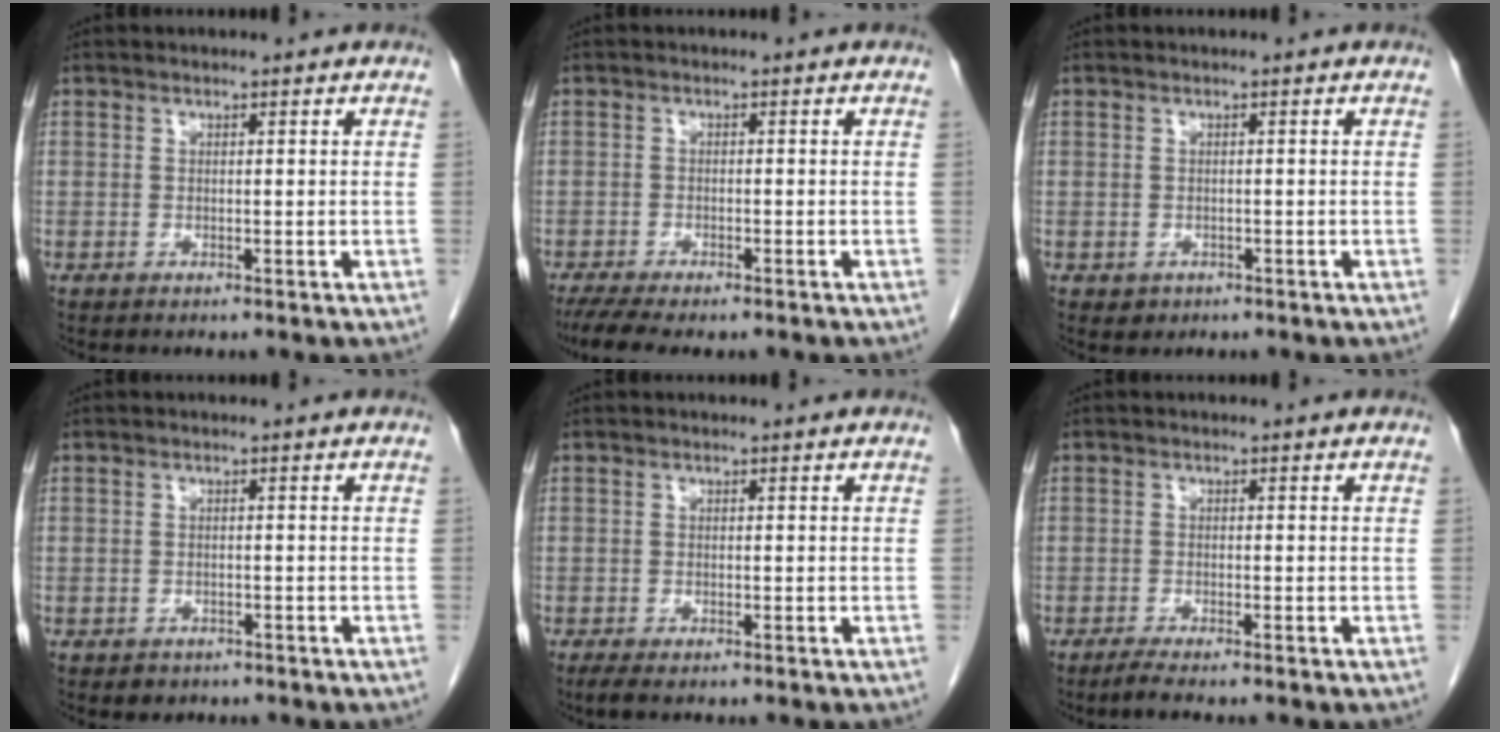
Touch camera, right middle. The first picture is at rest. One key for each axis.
{"total": 6.7, "fx": -5.3, "fy": 1.6, "fz": 3.8, "tx": -0.060, "ty": -0.011, "tz": -0.083}
{"total": 1.2, "fx": -0.5, "fy": 1.1, "fz": 0.3, "tx": -0.004, "ty": 0.003, "tz": 0.000}
{"total": 1.7, "fx": -1.2, "fy": 1.2, "fz": 0.3, "tx": -0.010, "ty": 0.002, "tz": -0.012}
{"total": 1.8, "fx": -1.3, "fy": 0.4, "fz": 1.2, "tx": -0.024, "ty": -0.006, "tz": -0.020}
{"total": 1.9, "fx": -1.6, "fy": -0.2, "fz": 1.1, "tx": -0.030, "ty": -0.007, "tz": -0.032}